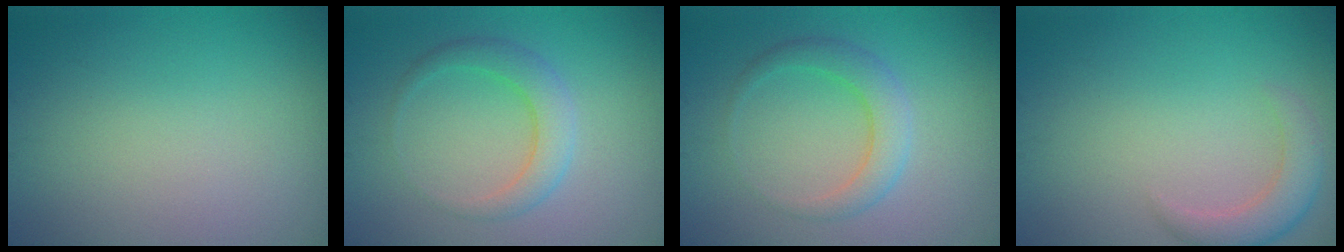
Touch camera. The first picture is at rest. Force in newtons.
{"total": 2.8, "press": 2.8, "slide": 0.1}
{"total": 2.8, "press": 2.8, "slide": 0.1}
{"total": 2.8, "press": 2.8, "slide": 0.2}